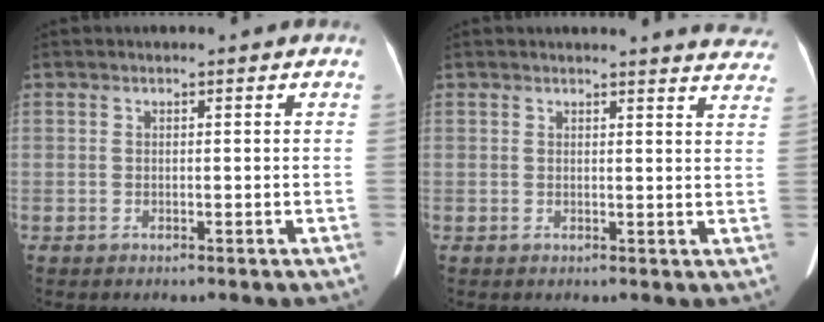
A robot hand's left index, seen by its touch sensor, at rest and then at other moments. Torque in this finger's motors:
{"motor_torque": [0.29, -0.69, 0.02, -0.01]}